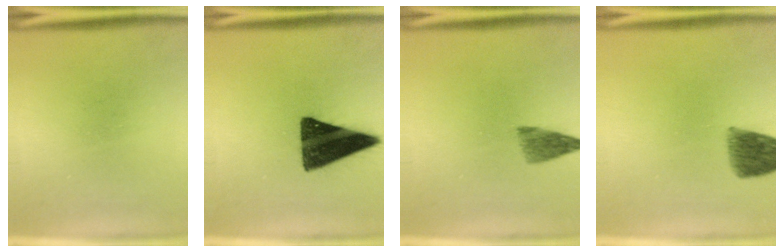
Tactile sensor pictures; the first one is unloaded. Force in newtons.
{"total": 14.7}
{"total": 3.3}
{"total": 6.6}